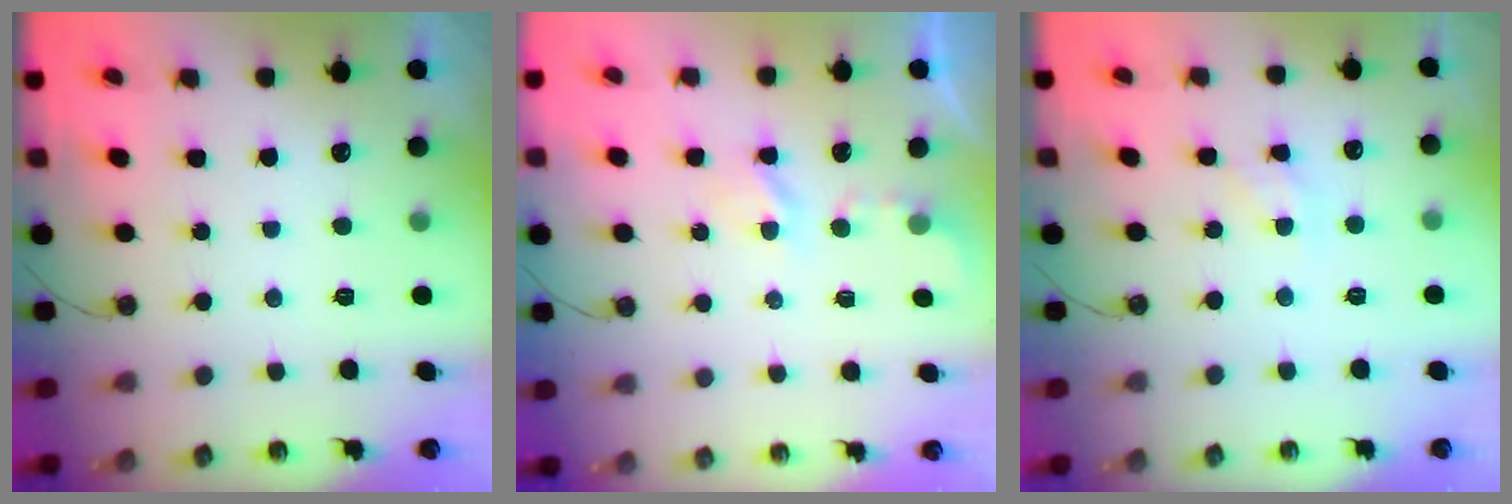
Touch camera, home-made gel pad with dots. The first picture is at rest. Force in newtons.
{"total": 2.7, "press": 2.7, "slide": 0.5}
{"total": 4.8, "press": 4.8, "slide": 0.2}